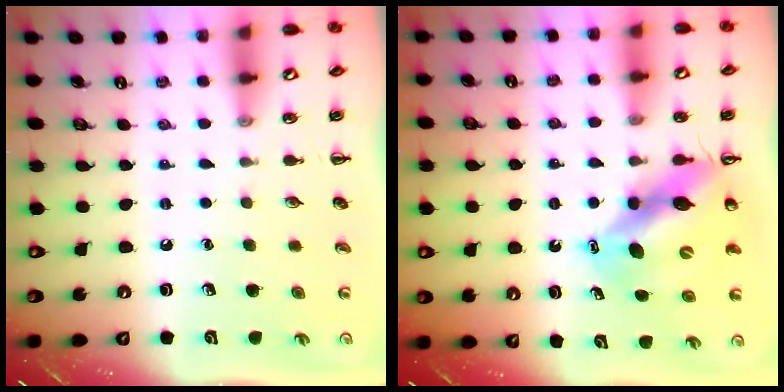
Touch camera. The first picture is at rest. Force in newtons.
{"total": 12.6, "press": 12.0, "slide": 3.8}